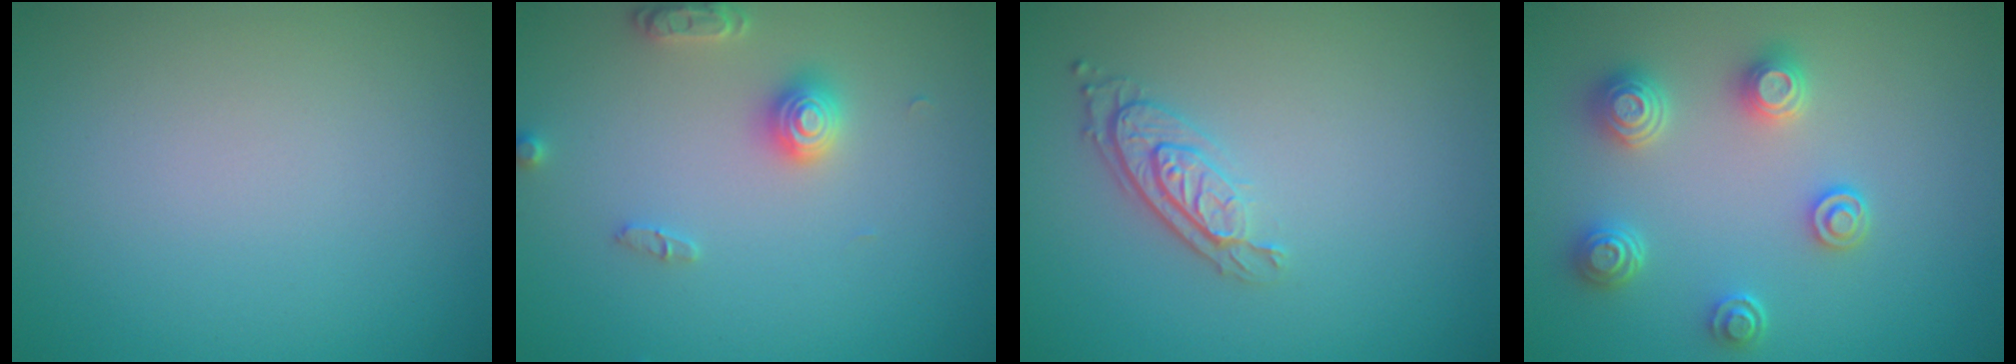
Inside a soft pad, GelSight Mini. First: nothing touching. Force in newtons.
{"total": 2.8, "press": 2.8, "slide": 0.3}
{"total": 2.9, "press": 2.2, "slide": 1.9}
{"total": 3.3, "press": 3.1, "slide": 1.3}